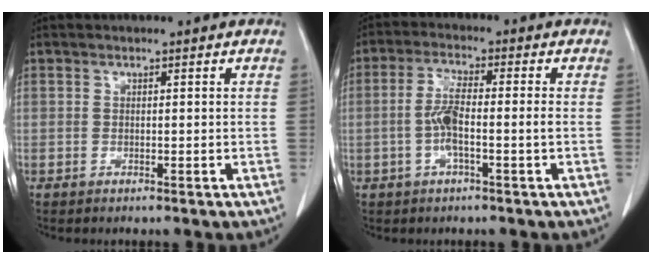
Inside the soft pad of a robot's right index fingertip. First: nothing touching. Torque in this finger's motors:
{"motor_torque": [1.04, -0.34, 0.43, 0.09]}